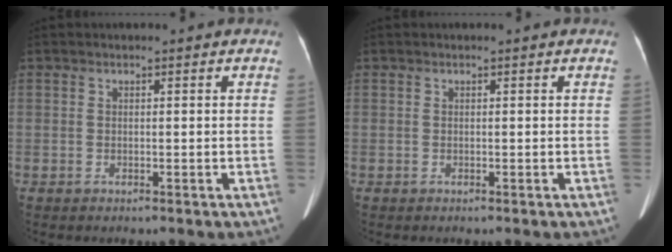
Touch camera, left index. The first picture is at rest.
{"total": 0.0}